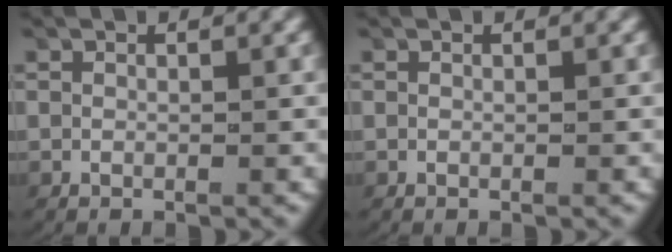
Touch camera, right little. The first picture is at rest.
{"total": 0.0}